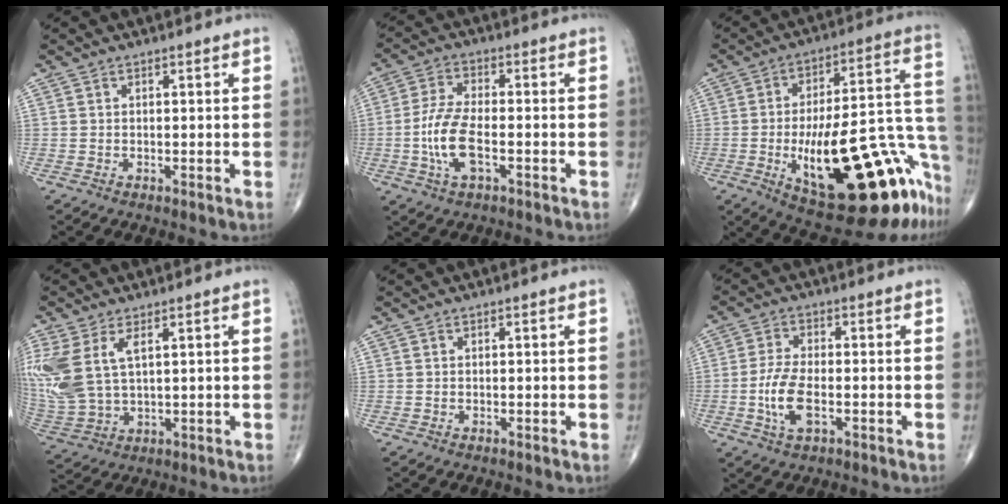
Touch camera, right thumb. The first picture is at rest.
{"total": 9.1, "force": [-2.3, 3.8, 7.9], "torque": [-0.173, 0.012, -0.046]}
{"total": 31.8, "force": [-11.4, 11.4, 27.4], "torque": [-0.313, 0.054, -0.145]}
{"total": 13.9, "force": [4.4, 7.2, 11.0], "torque": [-0.275, -0.009, 0.102]}
{"total": 0.0}
{"total": 7.4, "force": [-1.9, 3.4, 6.3], "torque": [-0.137, 0.006, -0.035]}